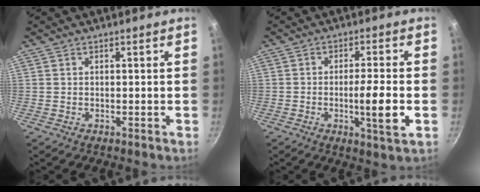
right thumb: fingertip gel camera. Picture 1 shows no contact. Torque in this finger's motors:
{"motor_torque": [2.65, 1.20, 1.41, -1.37, 0.49]}